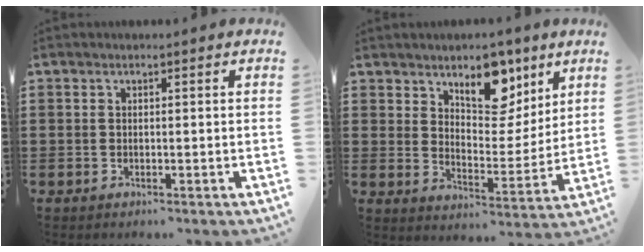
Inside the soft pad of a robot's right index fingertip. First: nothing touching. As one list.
[{"total": 9.7, "force": [7.0, 4.9, 4.6], "torque": [-0.078, -0.027, 0.124]}]